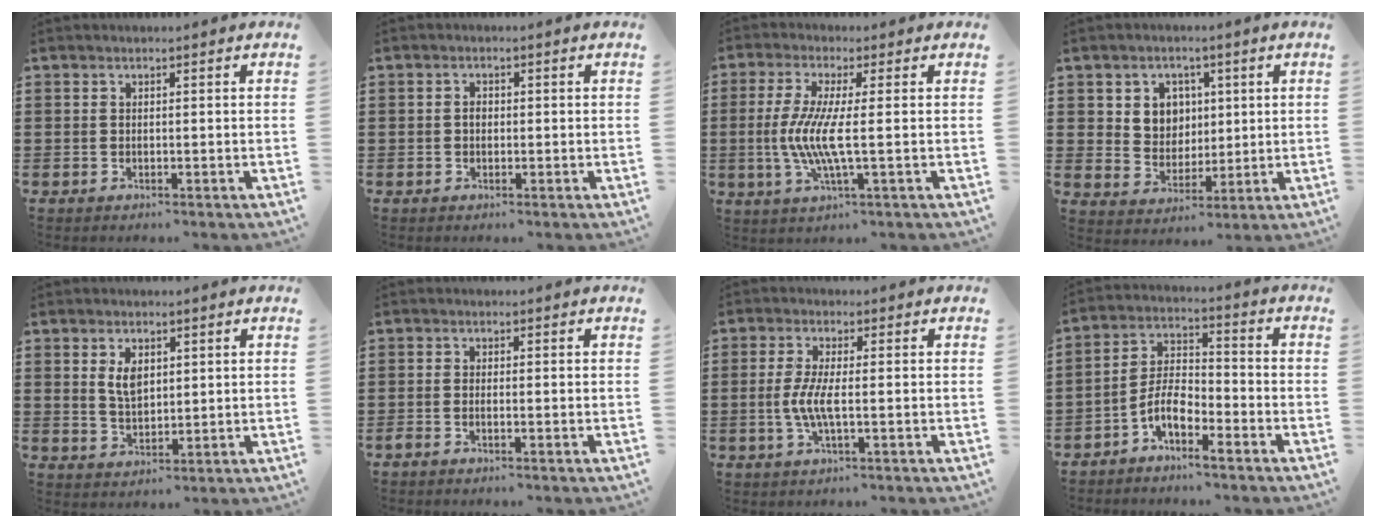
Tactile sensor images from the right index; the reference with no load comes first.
{"total": 1.3, "force": [-0.1, 0.9, 1.0], "torque": [-0.020, 0.003, -0.002]}
{"total": 7.0, "force": [-0.8, 0.4, 7.0], "torque": [-0.154, -0.018, -0.025]}
{"total": 5.4, "force": [1.8, 4.9, 1.5], "torque": [-0.046, 0.012, 0.029]}
{"total": 3.9, "force": [1.5, 2.2, 2.9], "torque": [-0.055, 0.005, 0.025]}
{"total": 0.8, "force": [-0.6, 0.0, 0.5], "torque": [-0.009, -0.003, -0.011]}
{"total": 4.7, "force": [-0.8, 0.8, 4.6], "torque": [-0.111, -0.010, -0.026]}
{"total": 6.2, "force": [-4.0, 2.3, 4.2], "torque": [-0.104, 0.000, -0.083]}